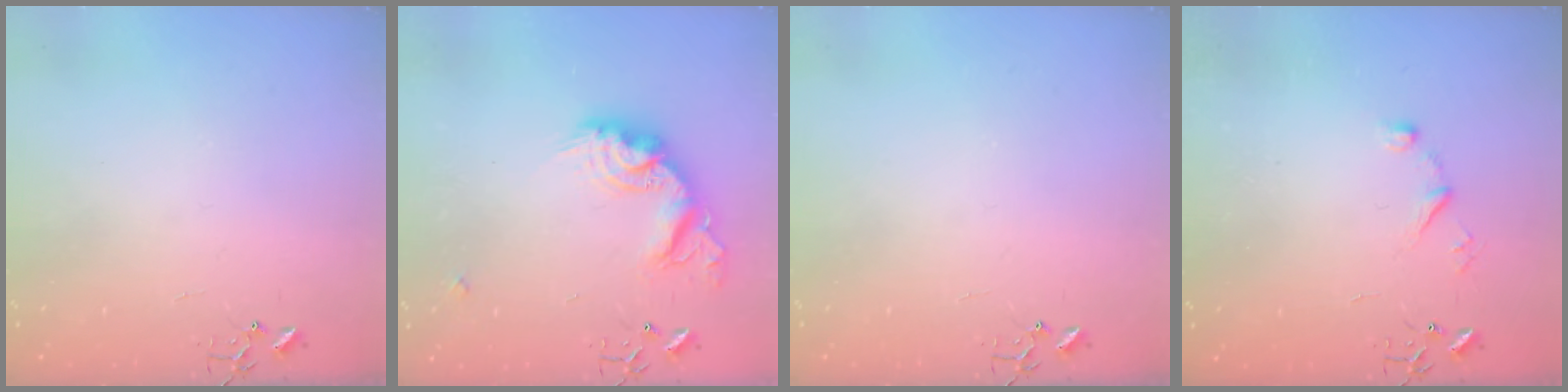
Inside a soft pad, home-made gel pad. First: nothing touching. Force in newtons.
{"total": 17.9, "press": 17.8, "slide": 1.1}
{"total": 0.0}
{"total": 6.6, "press": 6.6, "slide": 0.5}